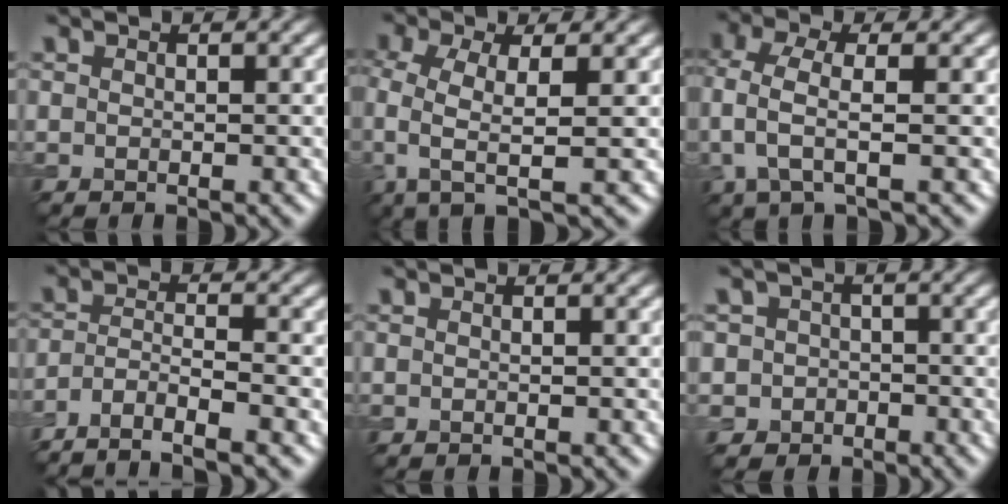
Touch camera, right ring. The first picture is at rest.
{"total": 5.1, "force": [-0.3, 1.9, 4.8], "torque": [-0.106, -0.004, -0.010]}
{"total": 3.9, "force": [0.1, 1.5, 3.6], "torque": [-0.086, 0.003, -0.003]}
{"total": 5.2, "force": [-3.9, 1.1, 3.3], "torque": [-0.054, -0.003, -0.076]}
{"total": 0.0}
{"total": 3.5, "force": [-0.9, 3.4, 0.3], "torque": [0.023, 0.005, -0.031]}